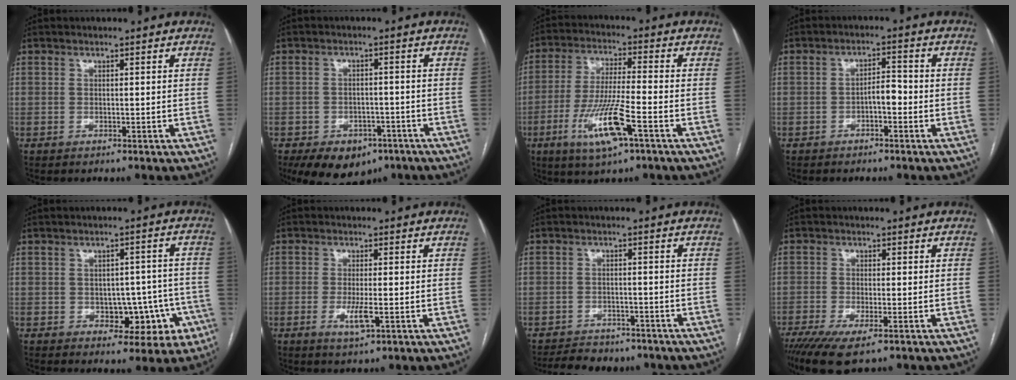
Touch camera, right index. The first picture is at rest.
{"total": 10.7, "force": [-6.6, 6.8, 5.0], "torque": [-0.086, 0.008, -0.091]}
{"total": 11.2, "force": [-4.8, 1.0, 10.1], "torque": [-0.201, -0.016, -0.087]}
{"total": 3.1, "force": [-1.2, 1.1, 2.6], "torque": [-0.037, 0.012, -0.019]}
{"total": 8.5, "force": [-2.8, 5.8, 5.6], "torque": [-0.045, 0.032, -0.022]}
{"total": 3.6, "force": [-1.1, 0.6, 3.4], "torque": [-0.068, -0.008, -0.017]}
{"total": 7.8, "force": [-6.6, 3.5, 1.9], "torque": [-0.030, -0.001, -0.090]}
{"total": 7.2, "force": [-4.5, 1.7, 5.4], "torque": [-0.095, -0.019, -0.076]}